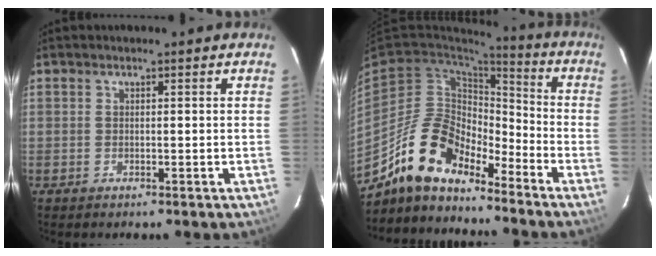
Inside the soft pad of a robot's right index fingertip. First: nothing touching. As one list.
[{"total": 16.5, "force": [-12.8, 5.3, 8.9], "torque": [-0.150, -0.004, -0.250]}]